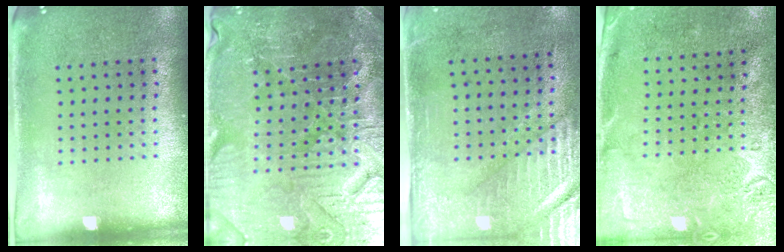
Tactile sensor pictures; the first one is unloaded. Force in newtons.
{"total": 3.8, "press": 3.8, "slide": 0.6}
{"total": 2.9, "press": 2.5, "slide": 1.5}
{"total": 2.8, "press": 2.2, "slide": 1.7}